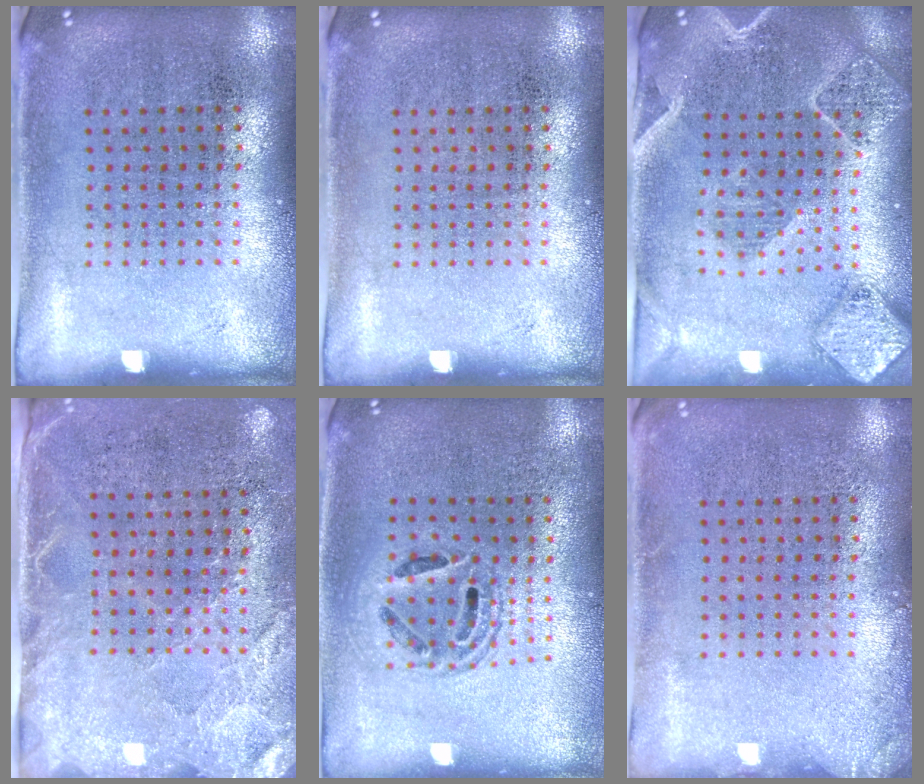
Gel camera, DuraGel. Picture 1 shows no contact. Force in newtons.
{"total": 0.0}
{"total": 2.4, "press": 2.2, "slide": 0.9}
{"total": 2.7, "press": 2.3, "slide": 1.3}
{"total": 1.5, "press": 1.3, "slide": 0.7}
{"total": 1.1, "press": 1.0, "slide": 0.2}